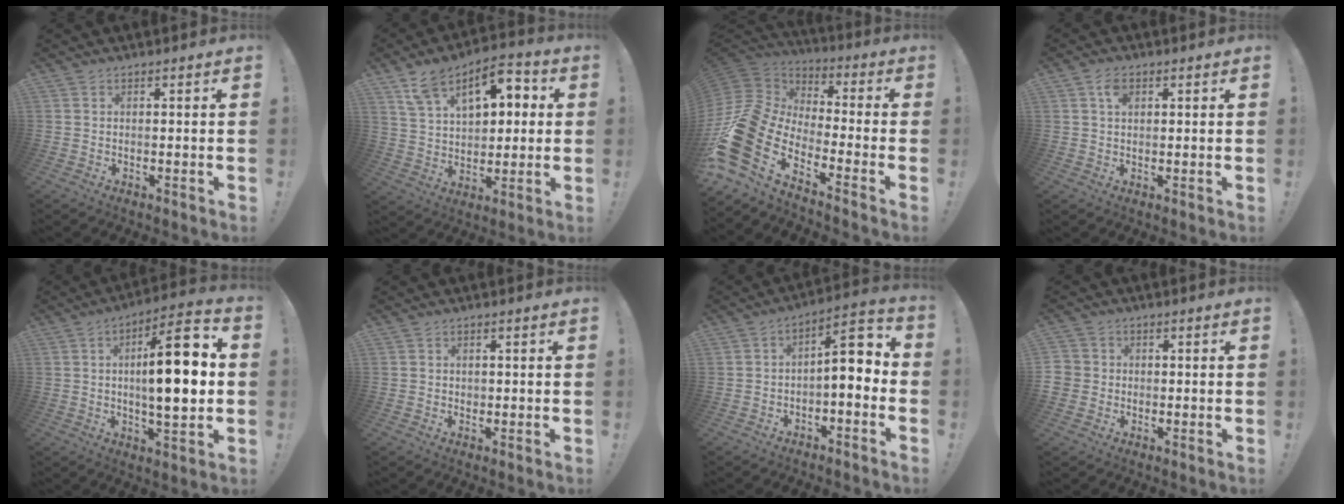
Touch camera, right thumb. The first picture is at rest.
{"total": 14.8, "force": [6.6, 9.1, 9.8], "torque": [-0.147, -0.020, 0.115]}
{"total": 19.4, "force": [-10.4, 10.1, 12.8], "torque": [-0.264, 0.018, -0.163]}
{"total": 3.7, "force": [1.5, 2.3, 2.5], "torque": [-0.039, 0.000, 0.024]}
{"total": 17.3, "force": [0.8, 5.3, 16.4], "torque": [-0.255, -0.002, -0.002]}
{"total": 0.9, "force": [-0.1, 0.9, 0.2], "torque": [0.002, 0.001, -0.003]}
{"total": 7.6, "force": [-0.7, 3.0, 7.0], "torque": [-0.086, -0.006, -0.017]}
{"total": 3.8, "force": [-0.6, 3.6, 1.0], "torque": [-0.015, 0.011, -0.009]}